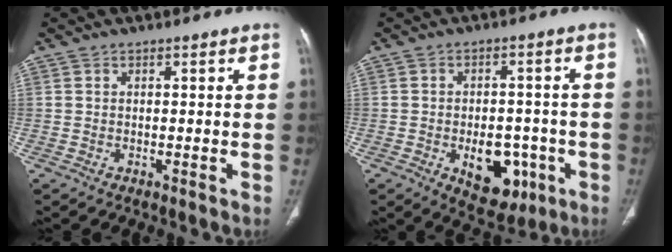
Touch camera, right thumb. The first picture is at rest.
{"total": 10.5, "force": [-3.7, 6.5, 7.3], "torque": [-0.065, 0.019, -0.036]}